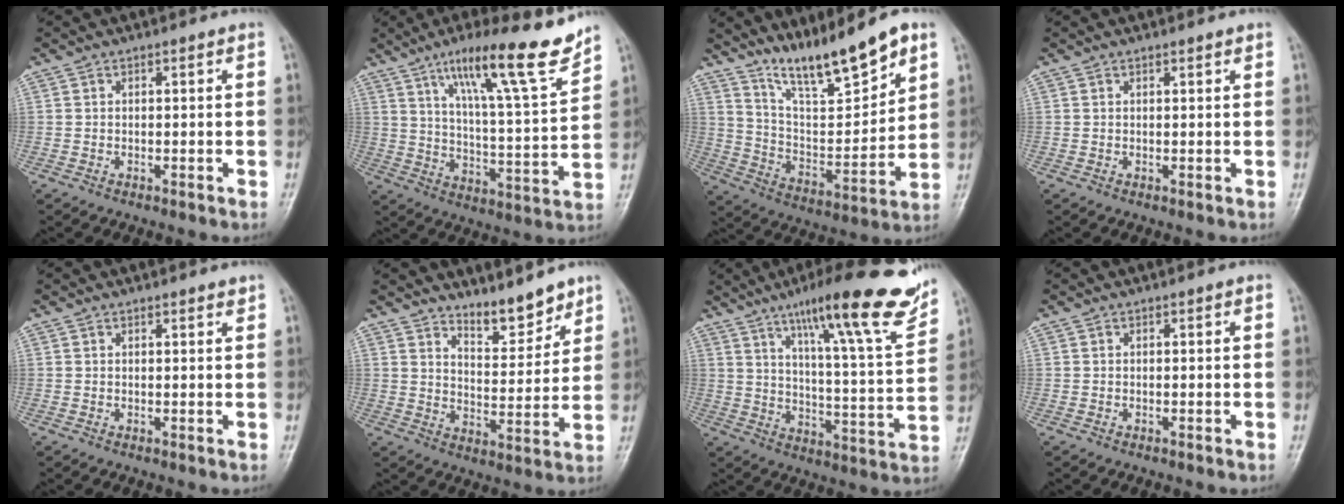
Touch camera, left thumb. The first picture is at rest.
{"total": 18.2, "force": [12.6, 2.0, 12.9], "torque": [-0.182, -0.069, 0.203]}
{"total": 15.2, "force": [11.7, 3.1, 9.1], "torque": [-0.123, -0.070, 0.210]}
{"total": 0.7, "force": [0.6, 0.0, 0.3], "torque": [-0.005, -0.003, 0.010]}
{"total": 1.1, "force": [1.0, 0.2, 0.4], "torque": [-0.001, -0.005, 0.014]}
{"total": 8.1, "force": [7.0, 2.4, 3.4], "torque": [-0.032, -0.064, 0.120]}
{"total": 22.9, "force": [15.1, 3.2, 16.9], "torque": [-0.222, -0.059, 0.224]}
{"total": 0.0}